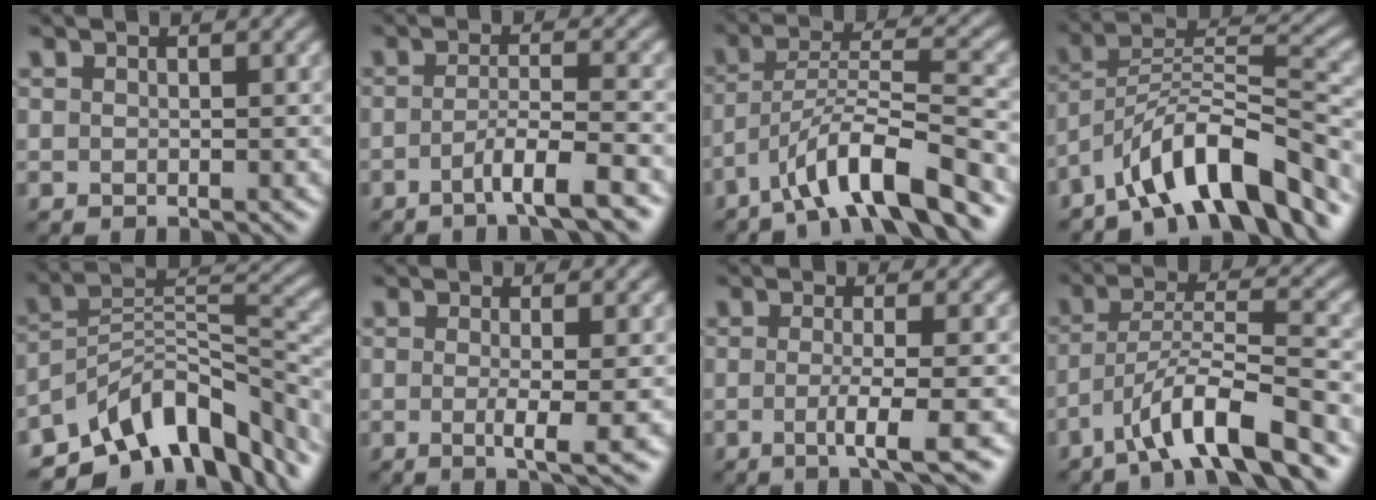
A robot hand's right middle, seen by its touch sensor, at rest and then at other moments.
{"total": 4.2, "force": [-2.2, 0.6, 3.6], "torque": [-0.059, 0.002, -0.048]}
{"total": 8.0, "force": [-5.3, 1.4, 5.8], "torque": [-0.098, 0.015, -0.095]}
{"total": 10.2, "force": [-7.2, 3.0, 6.6], "torque": [-0.098, 0.014, -0.136]}
{"total": 10.8, "force": [-7.6, 4.9, 6.0], "torque": [-0.089, 0.010, -0.146]}
{"total": 3.0, "force": [-0.3, 0.6, 2.9], "torque": [-0.046, -0.007, -0.008]}
{"total": 3.7, "force": [-0.9, 0.7, 3.5], "torque": [-0.053, -0.004, -0.023]}
{"total": 7.2, "force": [-4.8, 1.1, 5.3], "torque": [-0.092, 0.012, -0.088]}